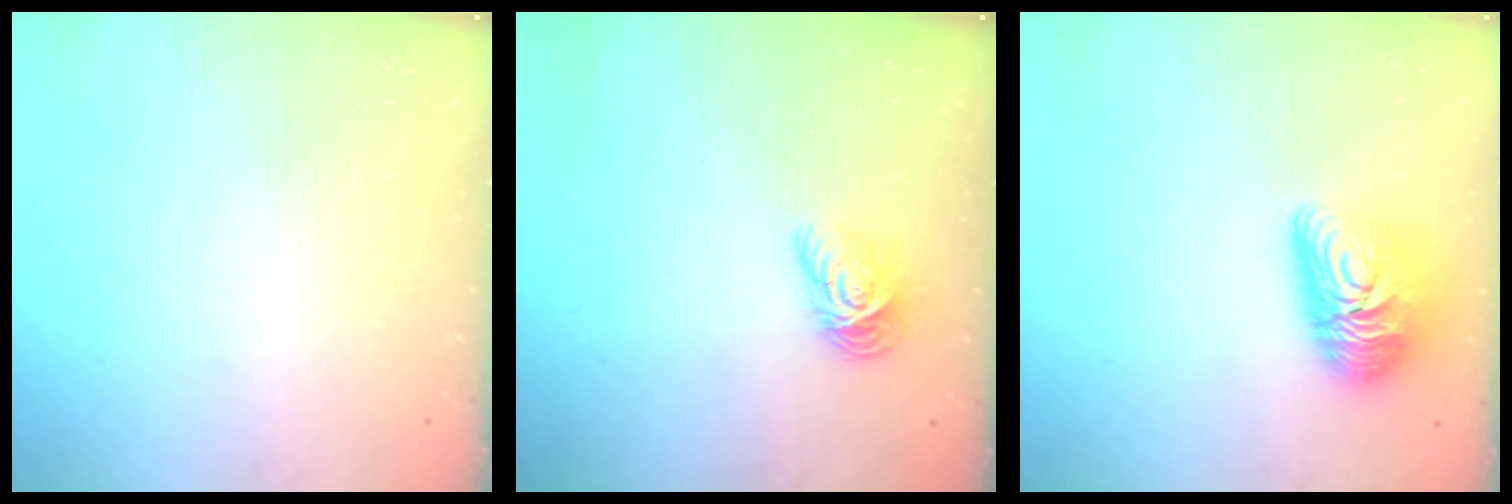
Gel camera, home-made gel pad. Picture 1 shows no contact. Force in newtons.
{"total": 9.7, "press": 9.7, "slide": 0.3}
{"total": 13.0, "press": 13.0, "slide": 0.8}